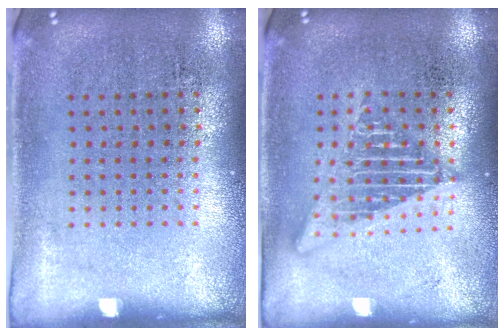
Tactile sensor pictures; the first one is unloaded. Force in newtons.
{"total": 2.4, "press": 2.4, "slide": 0.2}